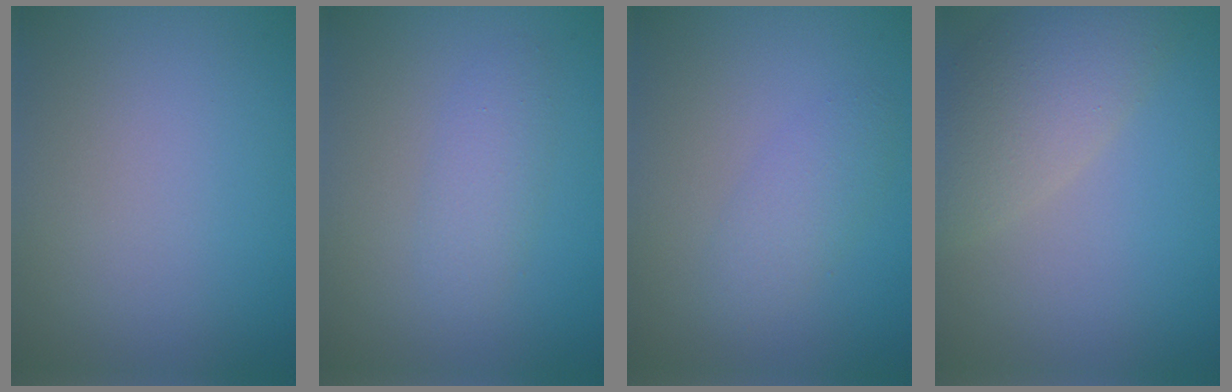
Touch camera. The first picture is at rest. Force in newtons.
{"total": 1.9, "press": 1.9, "slide": 0.1}
{"total": 2.0, "press": 2.0, "slide": 0.0}
{"total": 5.5, "press": 5.5, "slide": 0.5}